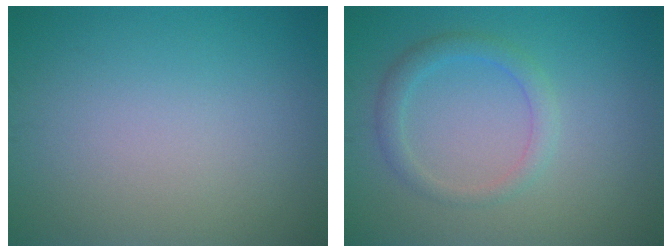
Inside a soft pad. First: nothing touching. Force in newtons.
{"total": 2.3, "press": 2.3, "slide": 0.2}